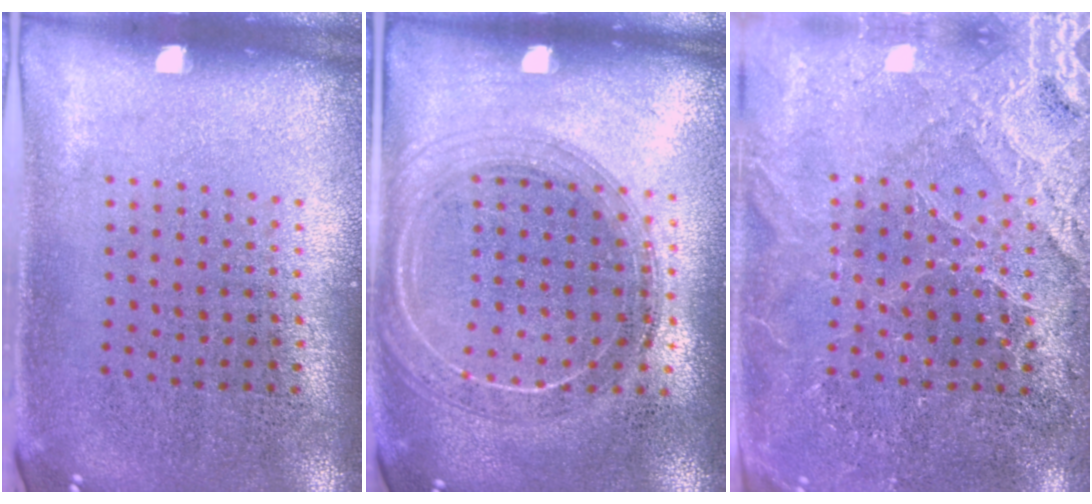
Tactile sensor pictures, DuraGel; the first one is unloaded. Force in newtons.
{"total": 1.7, "press": 1.6, "slide": 0.5}
{"total": 3.3, "press": 3.2, "slide": 0.6}